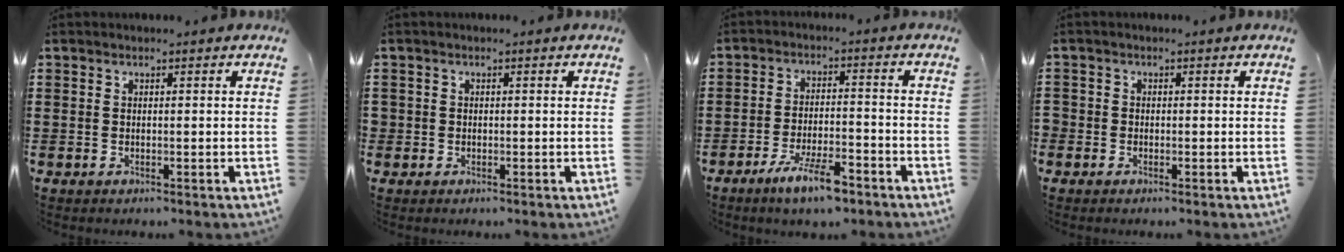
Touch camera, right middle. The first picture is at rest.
{"total": 0.9, "force": [-0.1, 0.9, 0.2], "torque": [-0.005, 0.006, -0.004]}
{"total": 6.8, "force": [-4.8, 1.4, 4.7], "torque": [-0.092, -0.003, -0.087]}
{"total": 1.0, "force": [-0.4, 0.9, 0.2], "torque": [-0.005, 0.003, -0.010]}